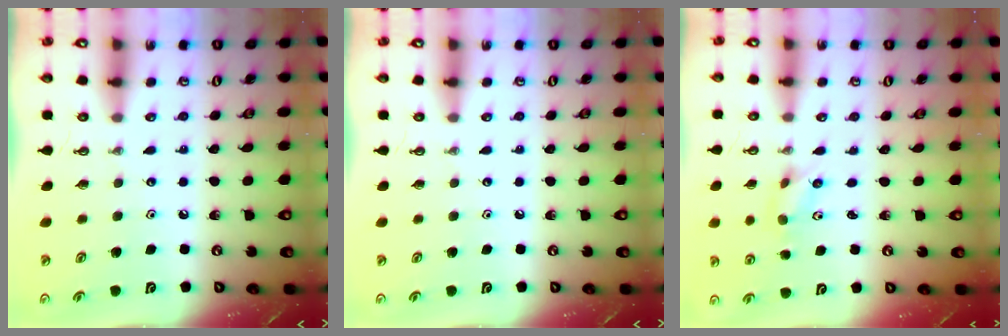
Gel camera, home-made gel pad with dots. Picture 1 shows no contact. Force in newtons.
{"total": 0.0}
{"total": 2.6, "press": 2.4, "slide": 1.0}